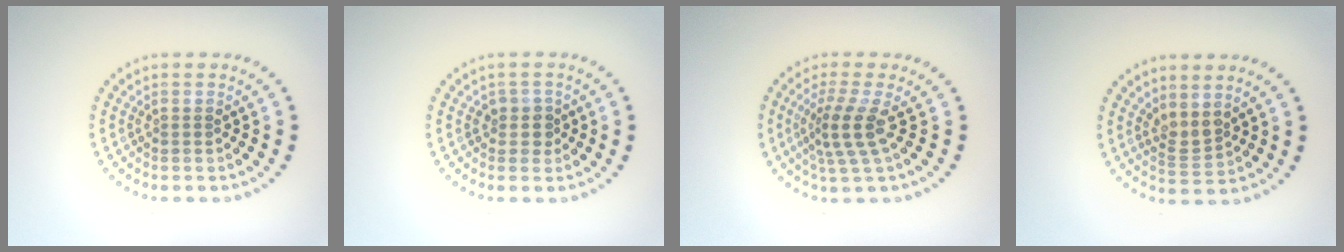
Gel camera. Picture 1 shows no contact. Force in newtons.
{"total": 1.6, "press": 1.3, "slide": 0.8}
{"total": 3.3, "press": 2.4, "slide": 2.3}
{"total": 1.9, "press": 1.5, "slide": 1.2}